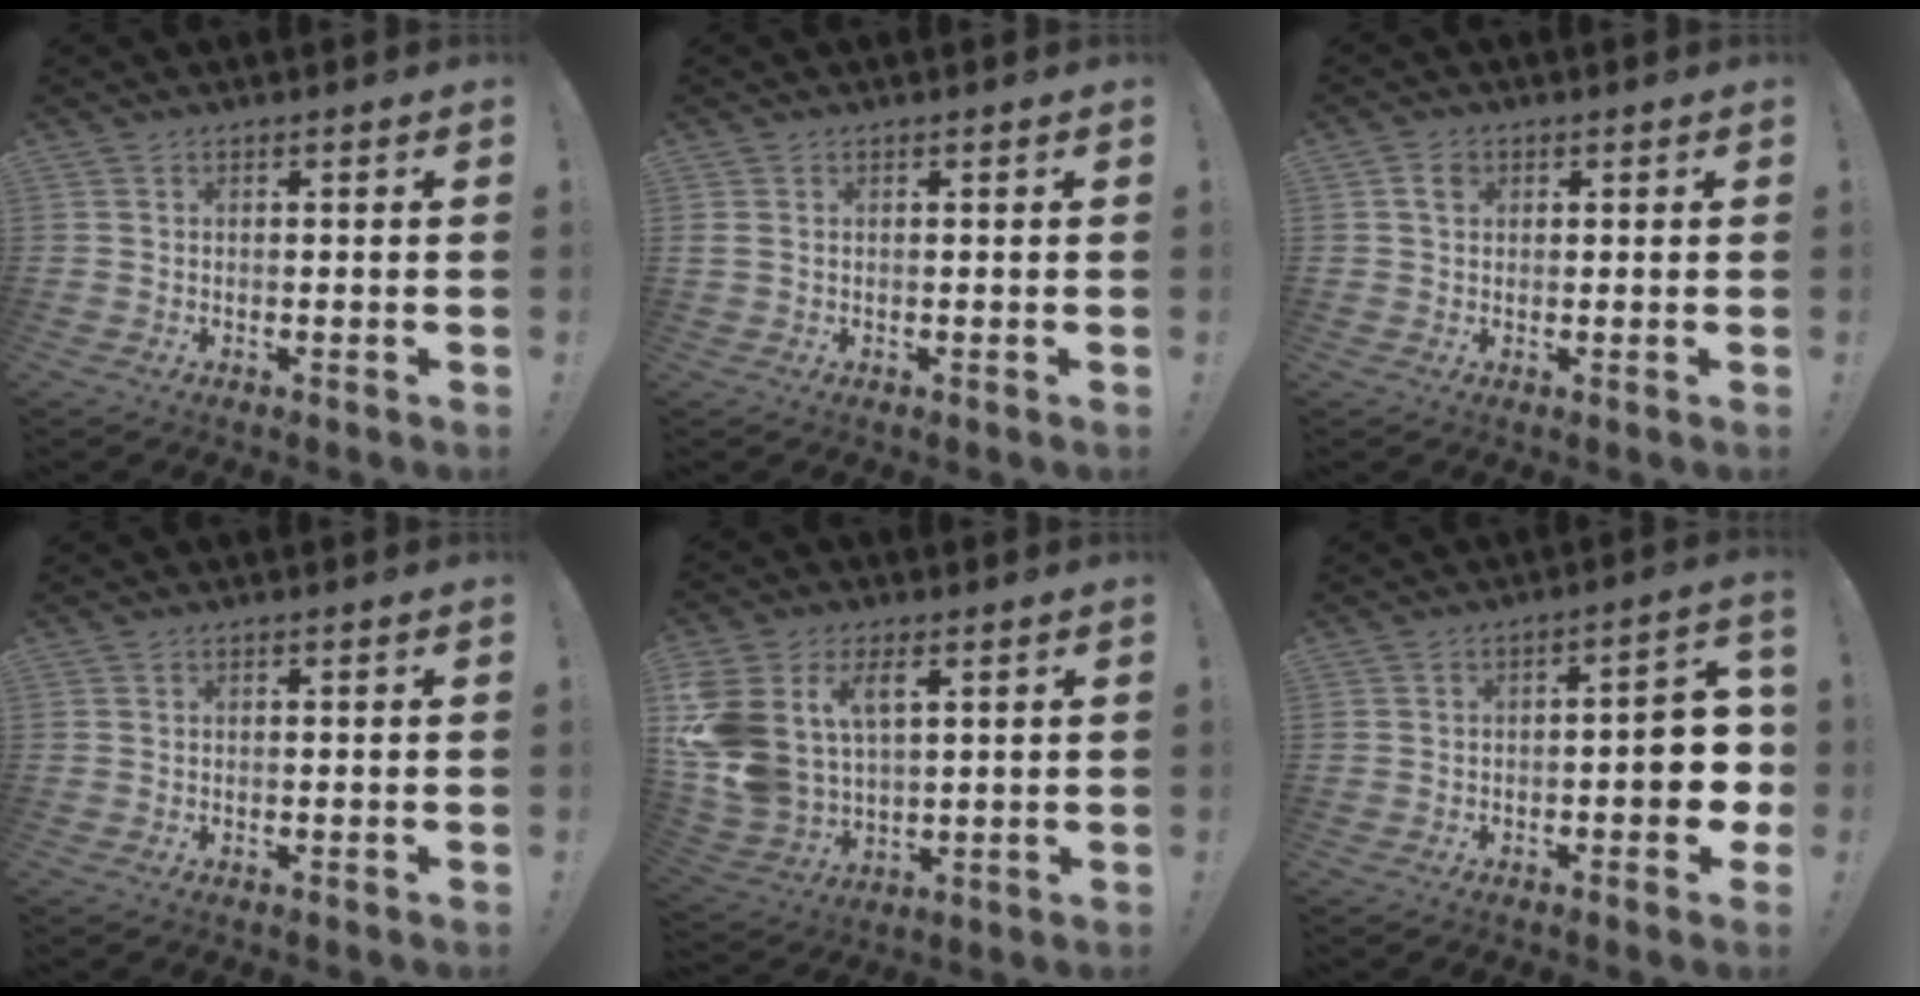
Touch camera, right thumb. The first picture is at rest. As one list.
[{"total": 1.1, "force": [0.6, 0.5, 0.8], "torque": [-0.022, 0.003, 0.012]}, {"total": 2.9, "force": [1.2, 2.0, 1.6], "torque": [-0.018, -0.002, 0.020]}, {"total": 0.0}, {"total": 13.9, "force": [5.6, 9.4, 8.6], "torque": [-0.191, -0.025, 0.110]}, {"total": 9.3, "force": [-2.0, 3.3, 8.4], "torque": [-0.098, 0.008, -0.034]}]